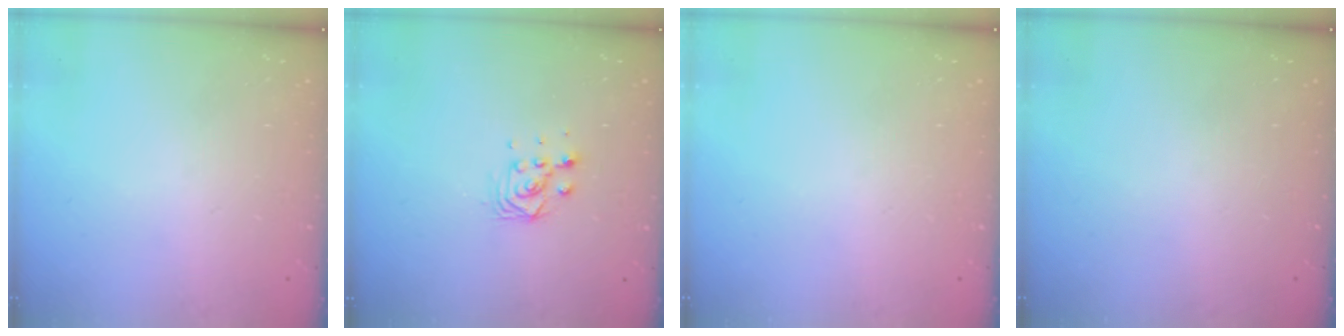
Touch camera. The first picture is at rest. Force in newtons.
{"total": 7.3, "press": 7.3, "slide": 0.4}
{"total": 0.0}
{"total": 0.0}